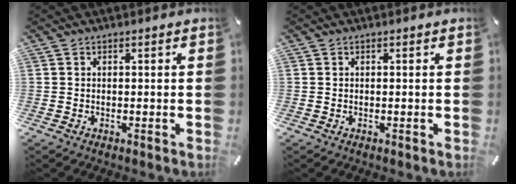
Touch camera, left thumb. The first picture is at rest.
{"total": 0.0}